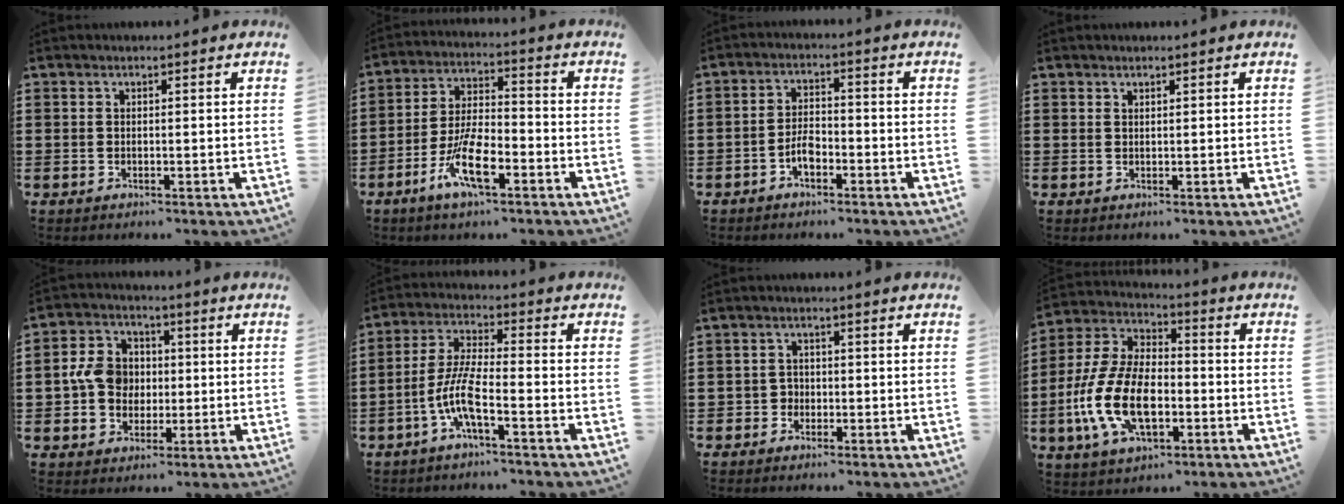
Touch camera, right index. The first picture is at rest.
{"total": 9.0, "force": [-4.4, 3.1, 7.2], "torque": [-0.160, -0.005, -0.085]}
{"total": 3.5, "force": [-1.8, 1.9, 2.3], "torque": [-0.051, 0.005, -0.036]}
{"total": 0.8, "force": [0.8, 0.0, 0.1], "torque": [-0.004, -0.001, 0.017]}
{"total": 7.3, "force": [-0.1, 6.4, 3.6], "torque": [-0.107, 0.014, -0.006]}
{"total": 7.5, "force": [-3.4, 1.3, 6.5], "torque": [-0.157, -0.013, -0.072]}
{"total": 1.5, "force": [-0.7, 1.3, 0.3], "torque": [-0.012, 0.000, -0.016]}
{"total": 13.0, "force": [-3.9, 6.7, 10.4], "torque": [-0.256, -0.008, -0.079]}